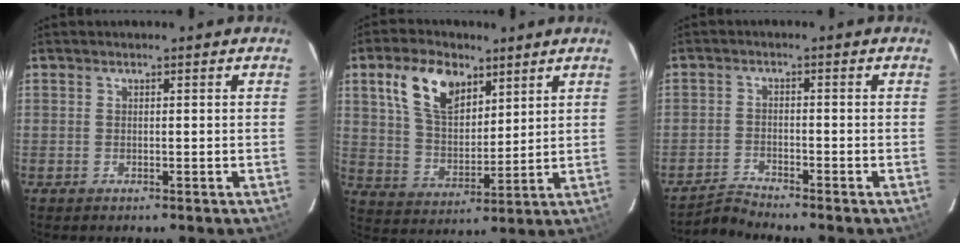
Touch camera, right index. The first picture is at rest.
{"total": 12.2, "force": [6.5, 7.0, 7.7], "torque": [-0.146, 0.020, 0.129]}
{"total": 3.3, "force": [-3.2, -0.7, -0.4], "torque": [-0.009, 0.003, -0.068]}